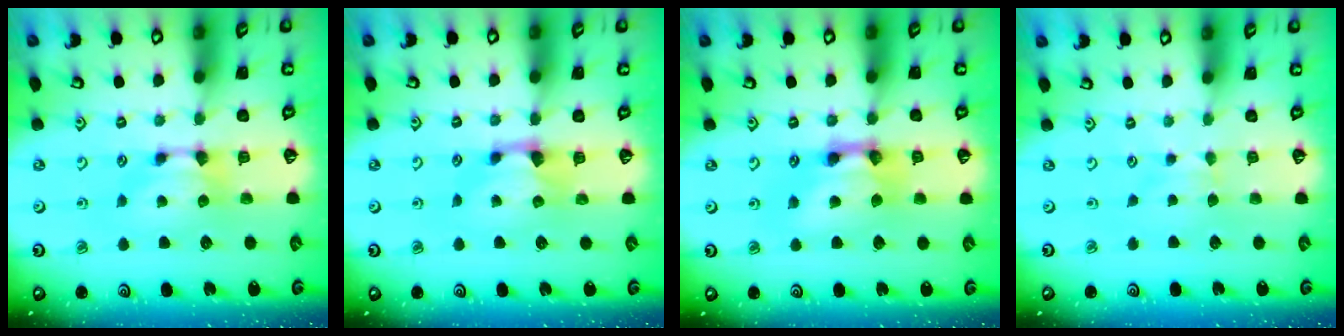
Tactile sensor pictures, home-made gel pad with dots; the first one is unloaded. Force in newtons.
{"total": 0.6, "press": 0.1, "slide": 0.6}
{"total": 5.5, "press": 5.5, "slide": 0.4}
{"total": 2.2, "press": 2.2, "slide": 0.5}